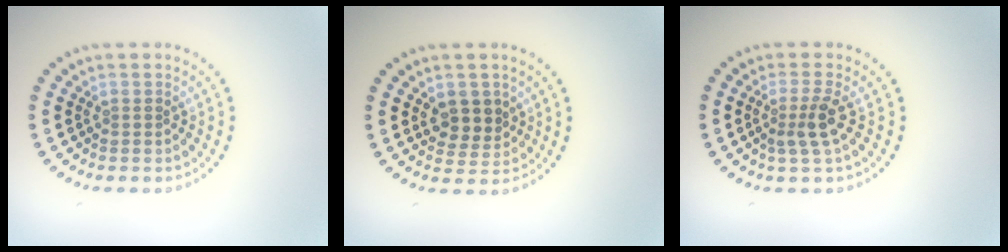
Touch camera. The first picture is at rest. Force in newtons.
{"total": 2.6, "press": 2.4, "slide": 1.0}
{"total": 2.3, "press": 1.8, "slide": 1.5}